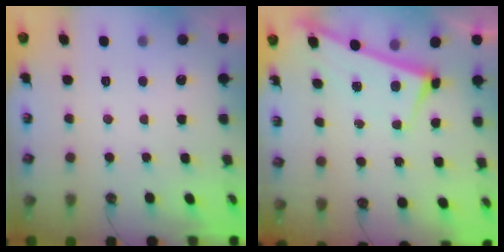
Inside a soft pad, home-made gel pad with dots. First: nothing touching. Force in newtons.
{"total": 3.1, "press": 3.1, "slide": 0.1}